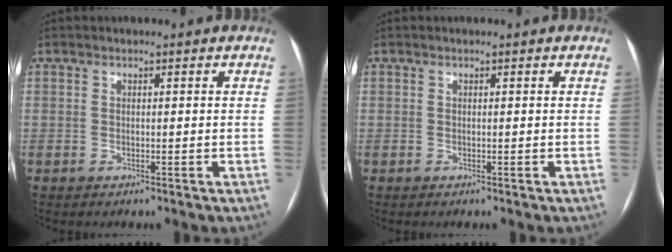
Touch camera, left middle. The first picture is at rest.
{"total": 0.0}